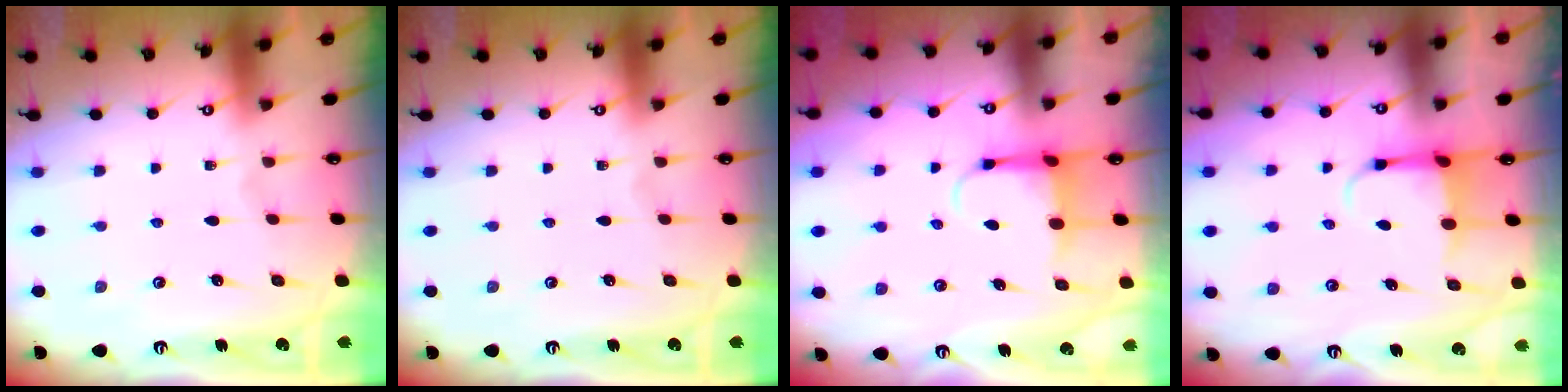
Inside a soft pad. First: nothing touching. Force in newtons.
{"total": 0.0}
{"total": 6.2, "press": 6.1, "slide": 1.2}
{"total": 3.9, "press": 3.8, "slide": 1.0}